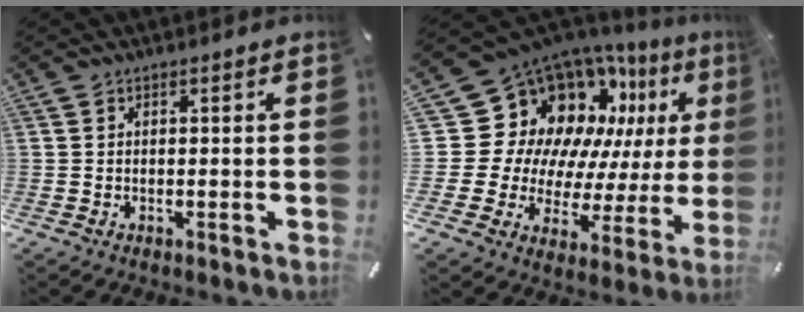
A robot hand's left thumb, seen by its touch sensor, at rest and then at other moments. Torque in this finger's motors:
{"motor_torque": [2.49, 2.52, 0.98, 0.37, 0.10]}